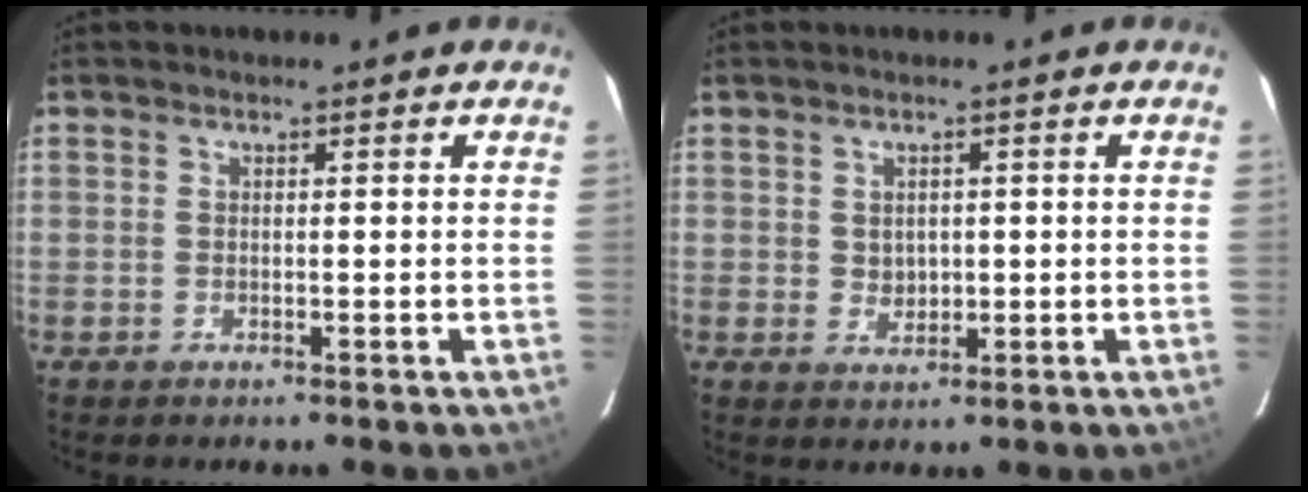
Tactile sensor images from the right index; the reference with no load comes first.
{"total": 2.7, "force": [0.3, 2.4, 1.2], "torque": [-0.018, 0.003, 0.011]}